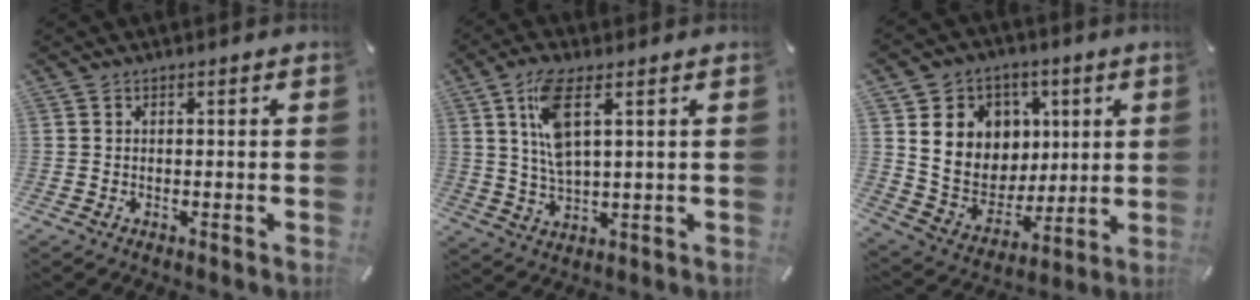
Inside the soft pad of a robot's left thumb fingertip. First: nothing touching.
{"total": 10.0, "force": [3.8, 3.6, 8.5], "torque": [-0.177, -0.004, 0.063]}
{"total": 12.6, "force": [3.5, 11.8, 2.7], "torque": [-0.048, -0.023, 0.080]}